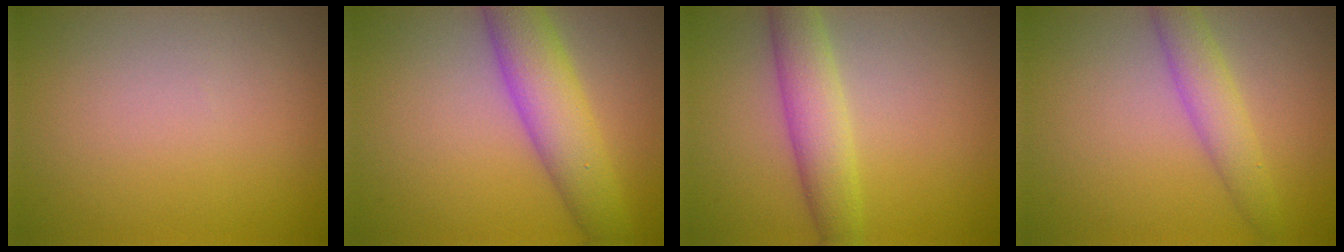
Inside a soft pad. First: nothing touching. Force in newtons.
{"total": 5.9, "press": 5.9, "slide": 0.2}
{"total": 4.2, "press": 4.2, "slide": 0.4}
{"total": 3.0, "press": 3.0, "slide": 0.1}